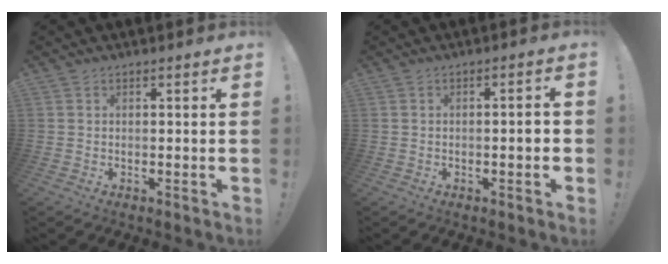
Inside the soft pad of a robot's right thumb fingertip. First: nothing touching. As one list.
[{"total": 2.6, "force": [-0.7, 0.4, 2.4], "torque": [-0.041, 0.006, -0.013]}]